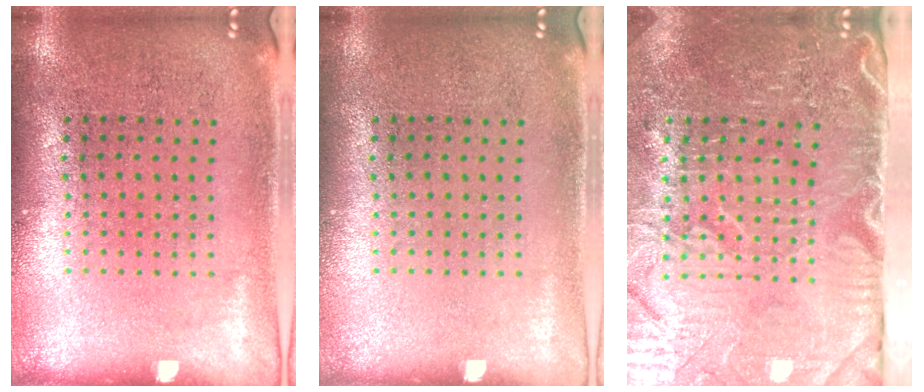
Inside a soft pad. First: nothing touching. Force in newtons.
{"total": 0.0}
{"total": 5.1, "press": 4.3, "slide": 2.7}